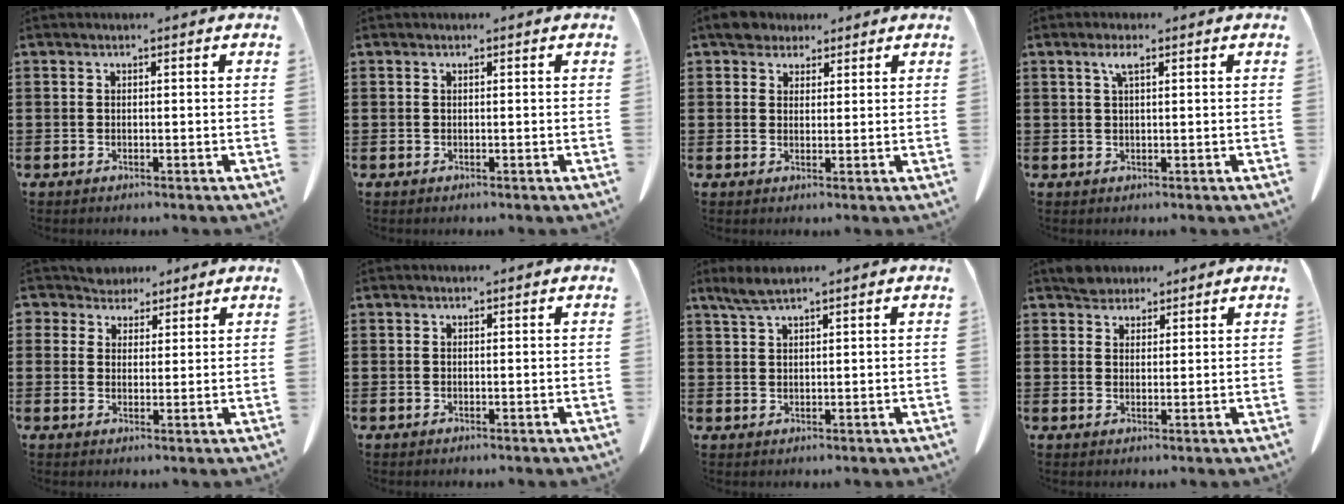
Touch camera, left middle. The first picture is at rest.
{"total": 0.0}
{"total": 3.7, "force": [3.0, 2.0, 0.9], "torque": [-0.021, 0.003, 0.056]}
{"total": 2.2, "force": [1.0, 0.5, 1.9], "torque": [-0.041, 0.005, 0.016]}
{"total": 4.1, "force": [3.5, 2.1, 0.1], "torque": [-0.022, -0.003, 0.063]}
{"total": 0.0}
{"total": 2.8, "force": [2.1, 0.3, 1.8], "torque": [-0.041, 0.001, 0.039]}
{"total": 3.1, "force": [2.7, 1.4, 0.4], "torque": [-0.009, 0.004, 0.052]}